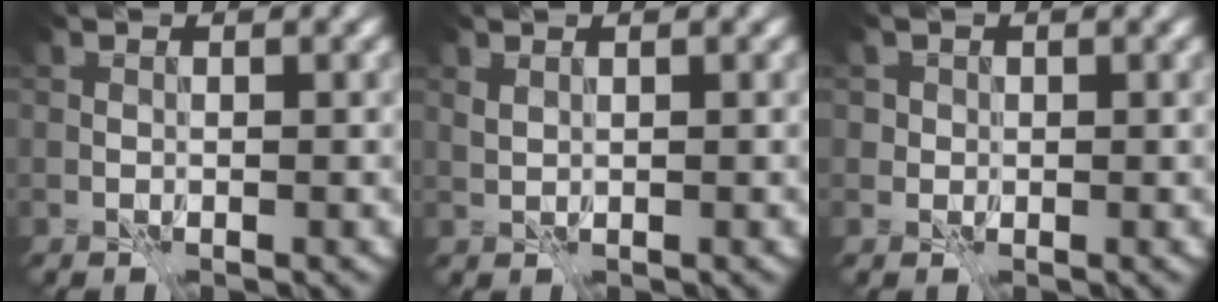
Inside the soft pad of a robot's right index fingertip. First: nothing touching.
{"total": 0.5, "force": [0.5, 0.1, 0.1], "torque": [-0.006, -0.002, 0.011]}
{"total": 1.0, "force": [-0.1, 0.9, -0.2], "torque": [0.009, 0.001, -0.002]}